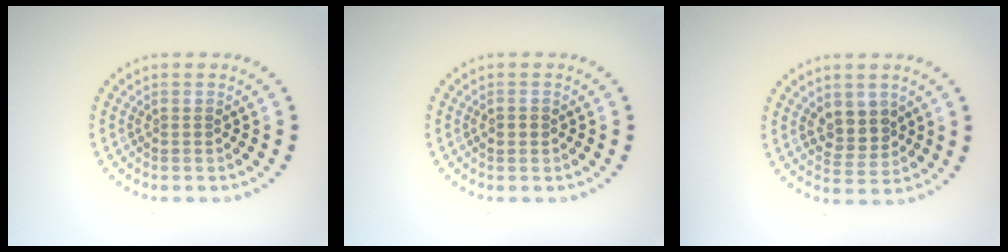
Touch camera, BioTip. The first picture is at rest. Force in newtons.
{"total": 1.1, "press": 1.1, "slide": 0.0}
{"total": 3.0, "press": 2.8, "slide": 0.8}